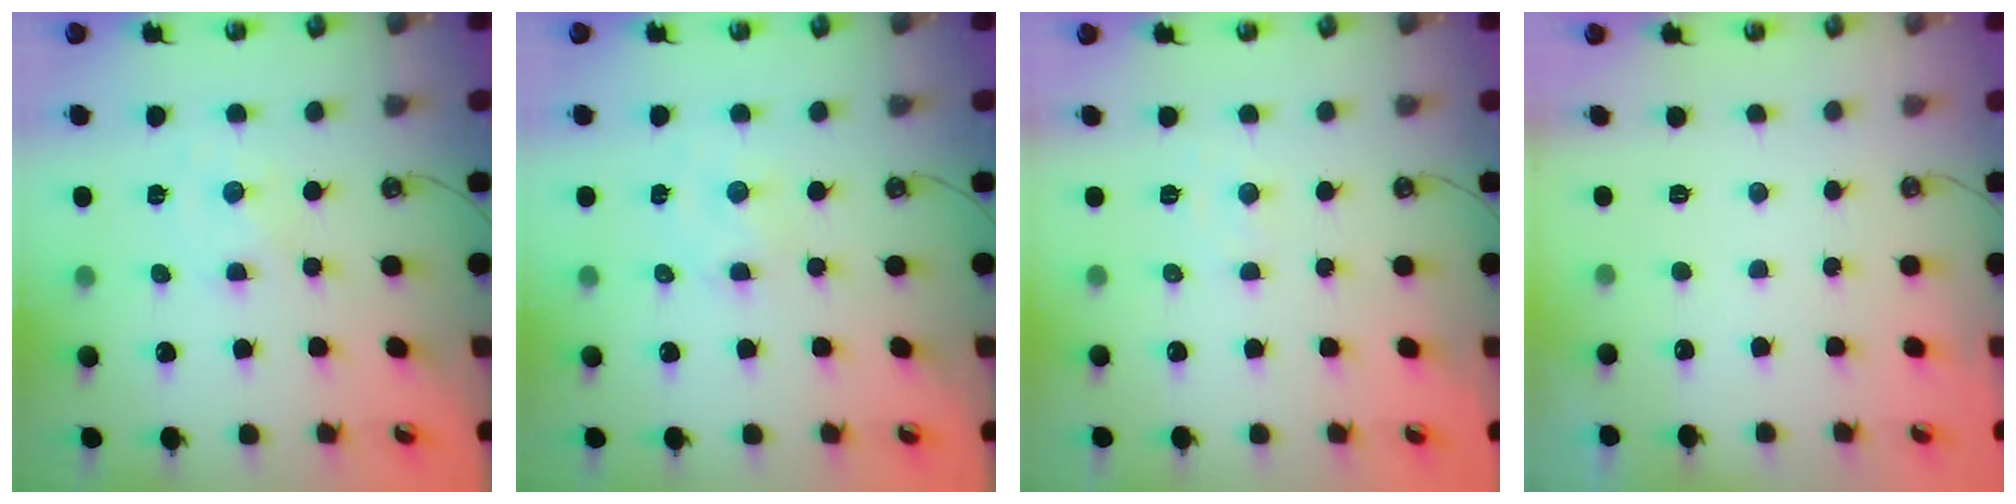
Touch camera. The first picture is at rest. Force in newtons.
{"total": 1.0, "press": 1.0, "slide": 0.2}
{"total": 5.6, "press": 5.6, "slide": 0.6}
{"total": 0.0}